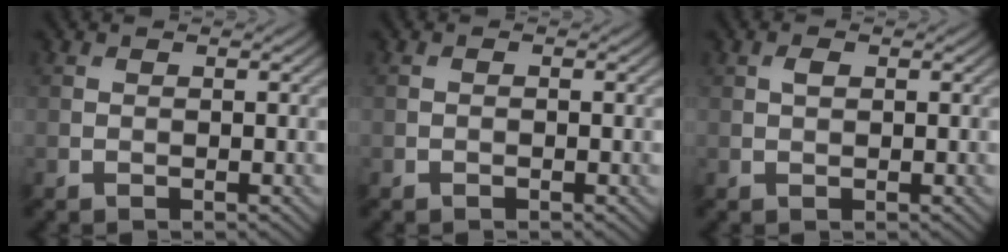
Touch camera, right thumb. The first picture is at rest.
{"total": 0.6, "force": [-0.2, 0.2, 0.5], "torque": [-0.011, -0.001, -0.005]}
{"total": 1.1, "force": [0.3, 0.5, 0.9], "torque": [-0.017, 0.002, 0.005]}